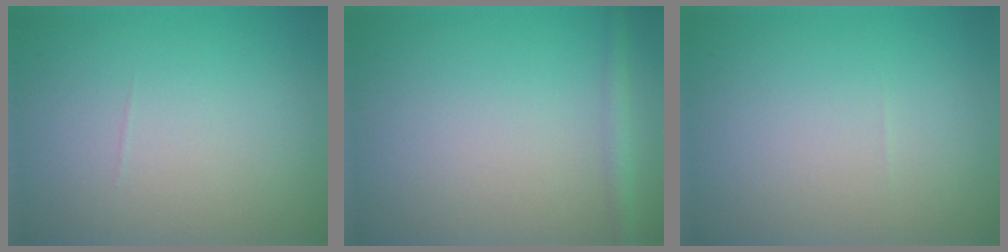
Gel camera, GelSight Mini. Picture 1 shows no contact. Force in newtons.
{"total": 1.6, "press": 1.6, "slide": 0.1}
{"total": 0.0}